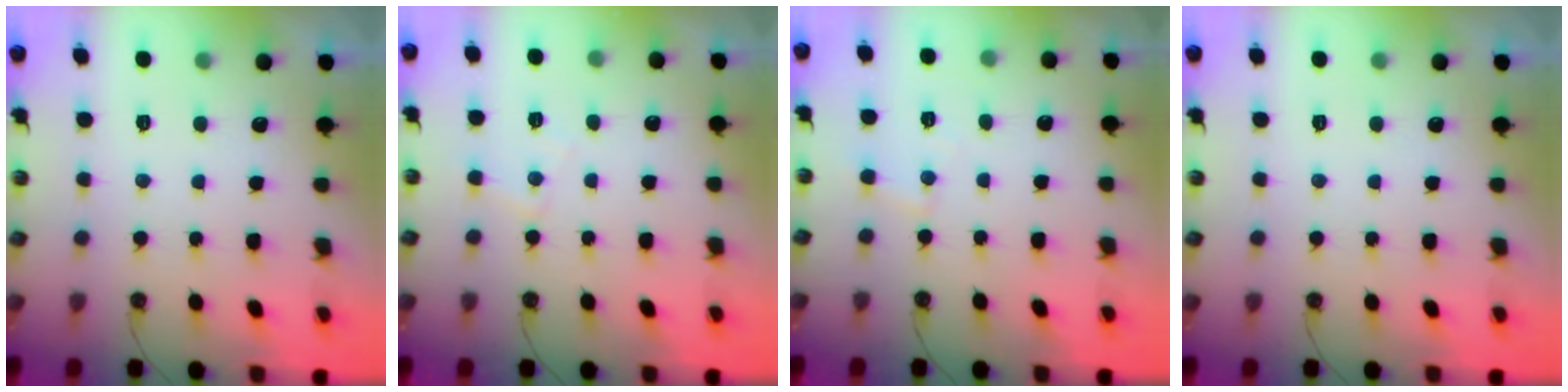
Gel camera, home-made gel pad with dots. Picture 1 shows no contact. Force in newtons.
{"total": 4.7, "press": 4.7, "slide": 0.7}
{"total": 3.9, "press": 3.9, "slide": 0.5}
{"total": 0.0}